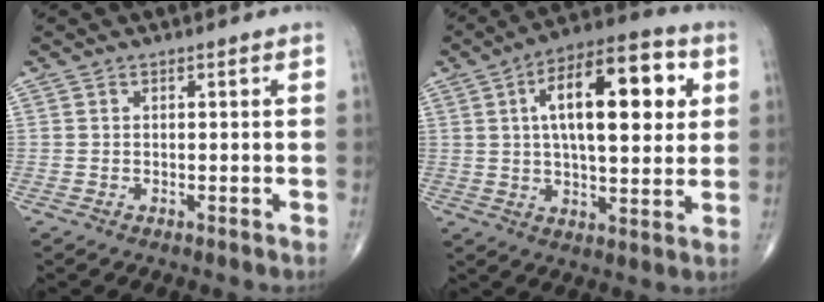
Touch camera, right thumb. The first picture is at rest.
{"total": 19.5, "force": [4.9, 8.1, 17.1], "torque": [-0.240, 0.007, 0.068]}